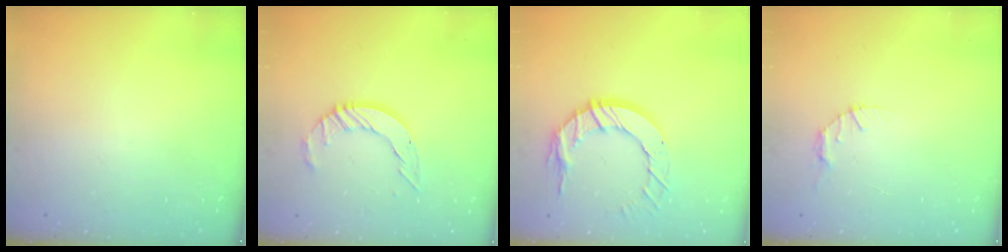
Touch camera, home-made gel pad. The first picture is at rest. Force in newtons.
{"total": 9.3, "press": 9.3, "slide": 0.9}
{"total": 12.3, "press": 12.3, "slide": 1.2}
{"total": 2.8, "press": 2.8, "slide": 0.4}